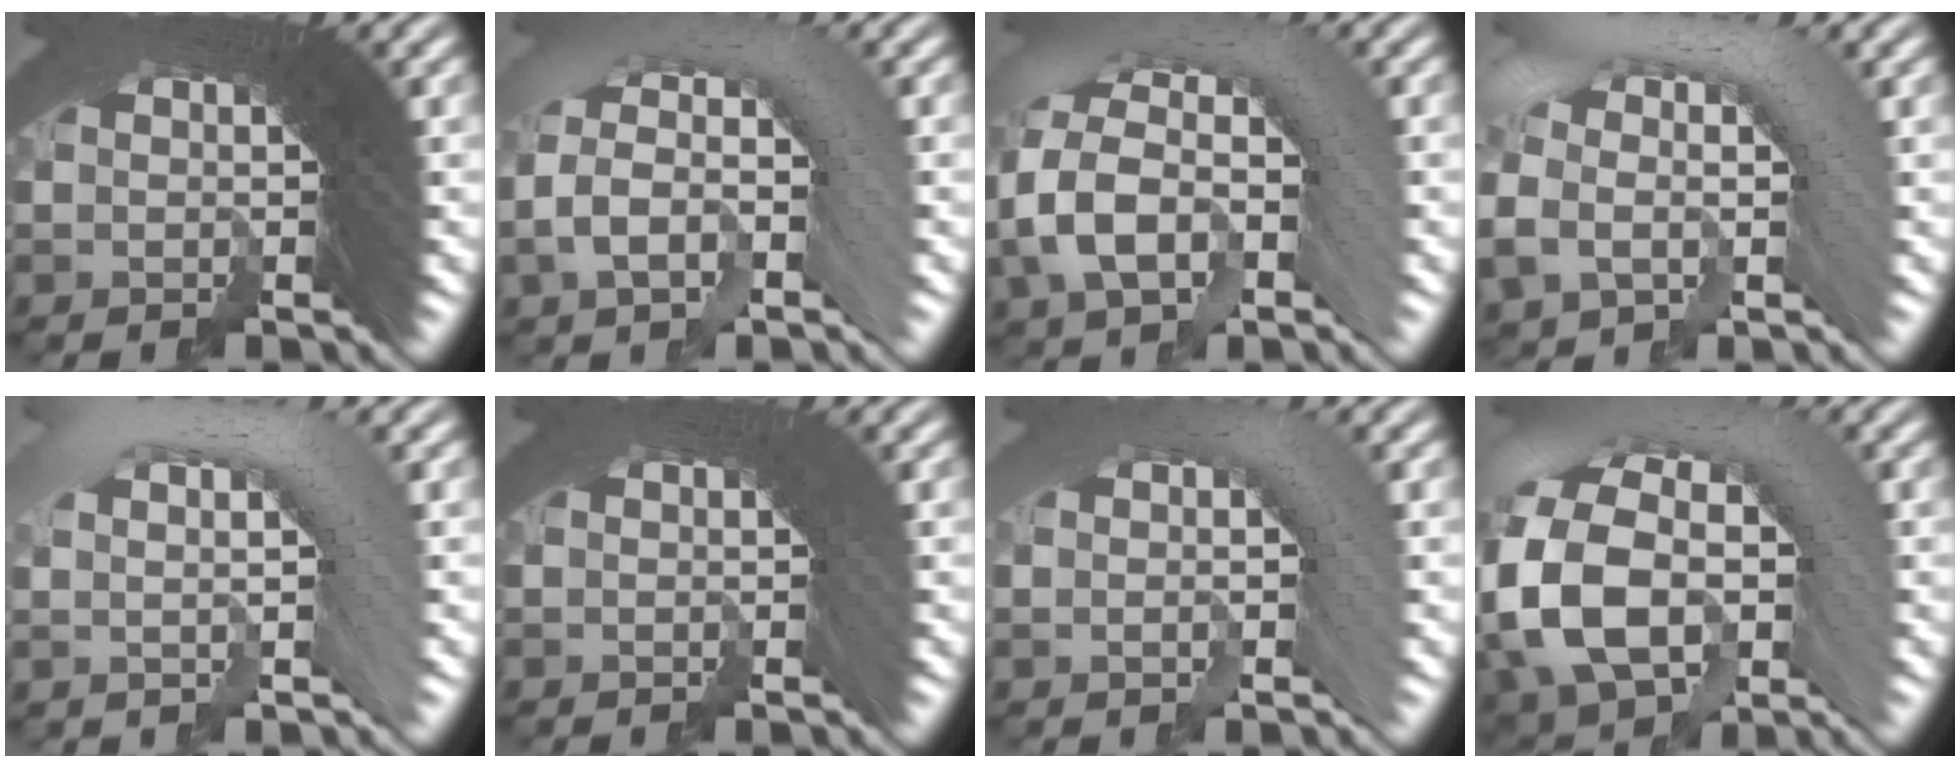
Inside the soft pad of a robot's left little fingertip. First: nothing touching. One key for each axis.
{"total": 5.2, "fx": -0.2, "fy": 2.9, "fz": 4.3, "tx": -0.051, "ty": 0.027, "tz": -0.013}
{"total": 7.4, "fx": 0.1, "fy": 4.7, "fz": 5.7, "tx": -0.089, "ty": 0.021, "tz": -0.005}
{"total": 4.3, "fx": 0.4, "fy": 2.1, "fz": 3.8, "tx": -0.057, "ty": 0.018, "tz": 0.002}
{"total": 4.3, "fx": 1.1, "fy": 1.1, "fz": 3.9, "tx": -0.035, "ty": 0.037, "tz": 0.008}
{"total": 0.6, "fx": -0.1, "fy": 0.0, "fz": 0.6, "tx": -0.001, "ty": 0.007, "tz": -0.003}
{"total": 2.3, "fx": -0.1, "fy": 0.5, "fz": 2.3, "tx": -0.011, "ty": 0.021, "tz": -0.007}
{"total": 10.1, "fx": 0.0, "fy": 6.8, "fz": 7.5, "tx": -0.141, "ty": -0.006, "tz": 0.002}